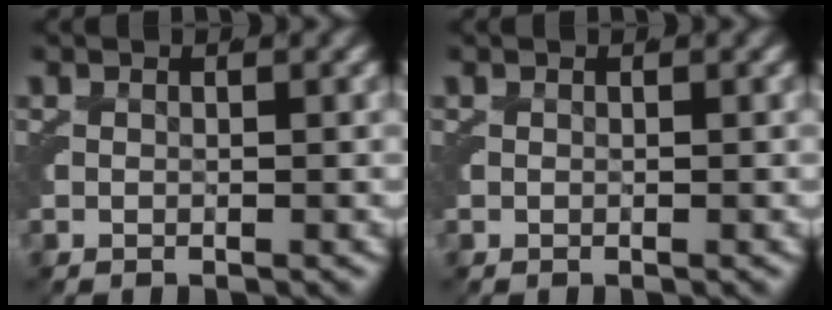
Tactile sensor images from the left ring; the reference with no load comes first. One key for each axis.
{"total": 0.0}